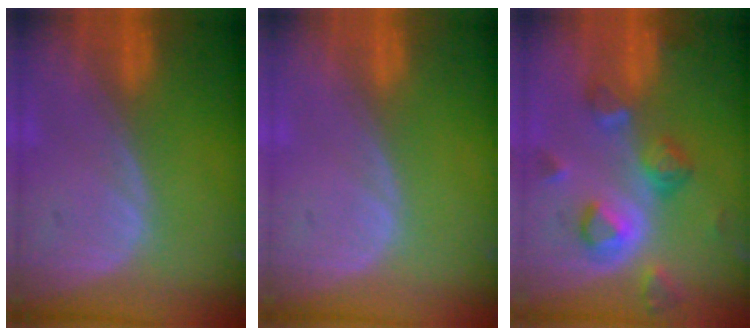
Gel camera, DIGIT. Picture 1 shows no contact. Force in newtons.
{"total": 0.0}
{"total": 8.0, "press": 7.2, "slide": 3.5}